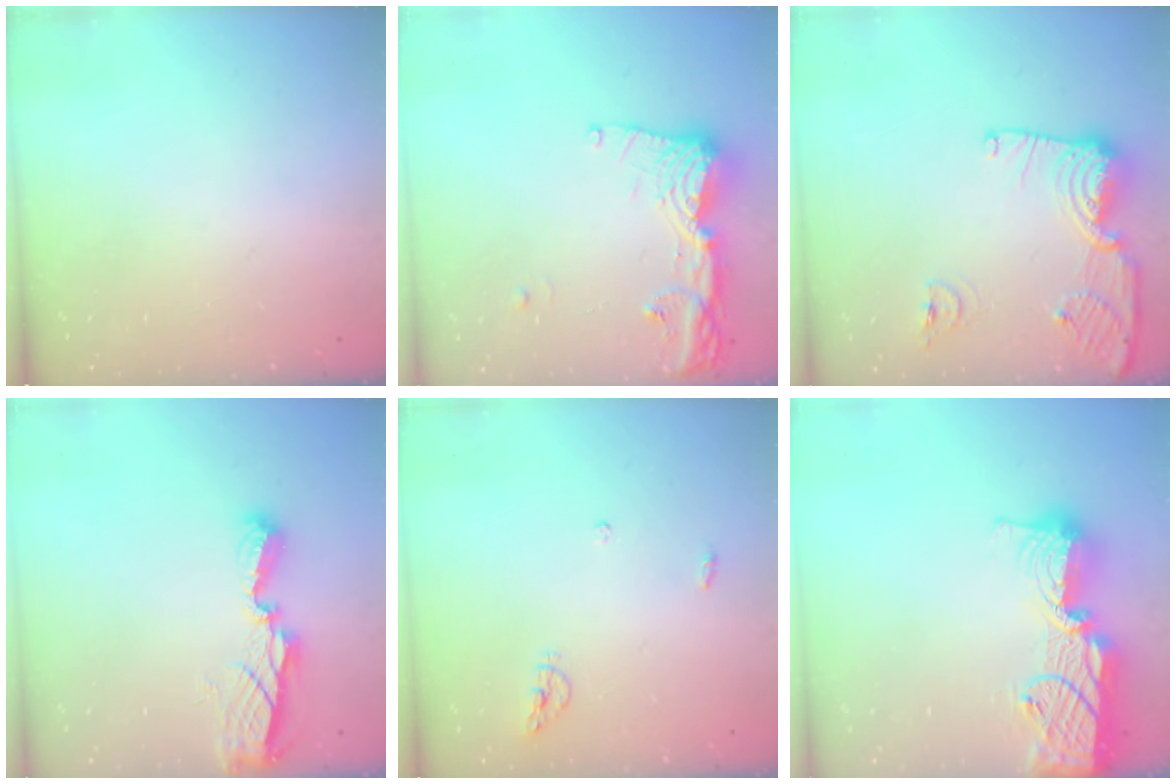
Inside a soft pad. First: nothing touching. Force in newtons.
{"total": 14.5, "press": 14.4, "slide": 1.7}
{"total": 14.2, "press": 14.1, "slide": 1.6}
{"total": 7.4, "press": 7.4, "slide": 0.2}
{"total": 5.4, "press": 5.4, "slide": 0.5}
{"total": 17.5, "press": 17.4, "slide": 1.3}